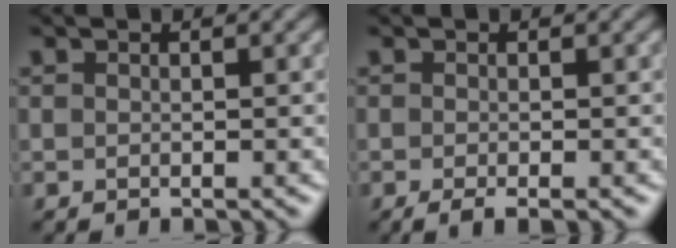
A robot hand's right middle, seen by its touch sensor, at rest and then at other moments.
{"total": 1.3, "force": [-0.6, 0.2, 1.1], "torque": [-0.018, -0.008, -0.011]}